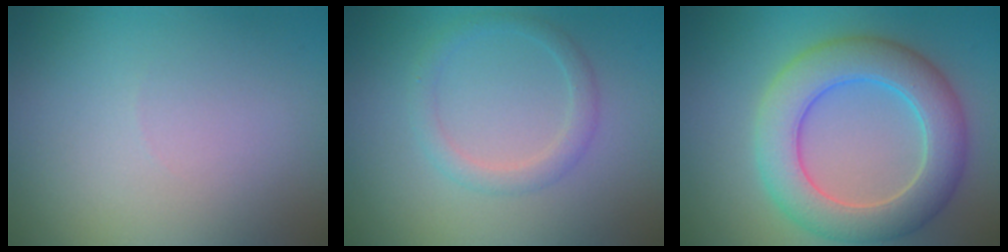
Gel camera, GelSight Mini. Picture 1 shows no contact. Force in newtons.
{"total": 2.0, "press": 2.0, "slide": 0.1}
{"total": 7.3, "press": 7.3, "slide": 0.3}